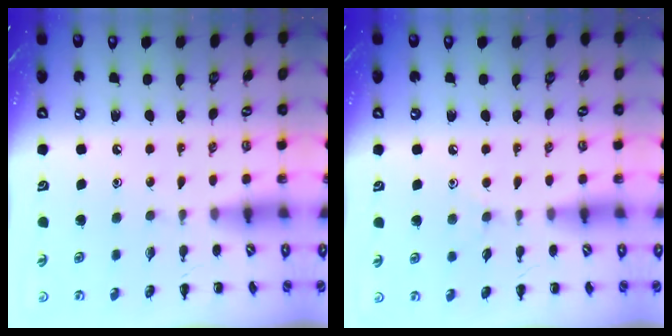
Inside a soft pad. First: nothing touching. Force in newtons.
{"total": 3.7, "press": 3.4, "slide": 1.4}